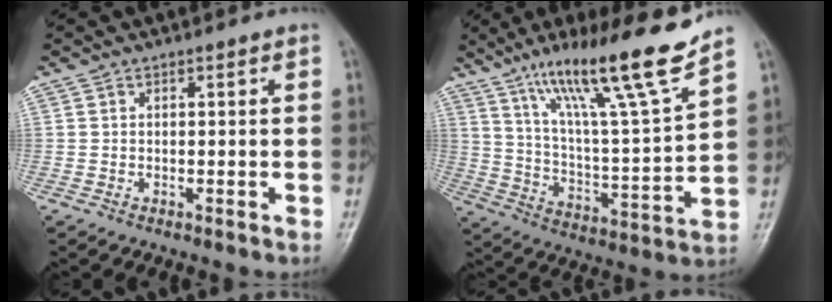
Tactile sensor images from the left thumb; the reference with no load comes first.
{"total": 19.5, "force": [13.5, 0.8, 14.0], "torque": [-0.212, -0.071, 0.228]}